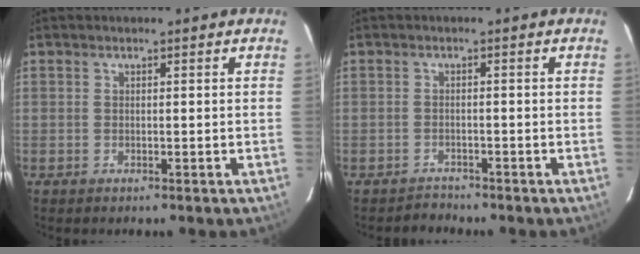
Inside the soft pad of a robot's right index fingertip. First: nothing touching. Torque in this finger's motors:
{"motor_torque": [-0.02, -0.04, 0.01, -0.03]}